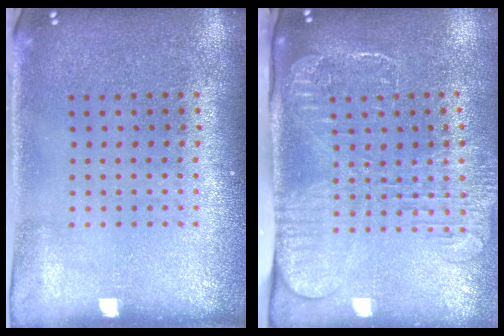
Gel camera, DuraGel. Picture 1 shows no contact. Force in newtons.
{"total": 2.6, "press": 2.0, "slide": 1.7}